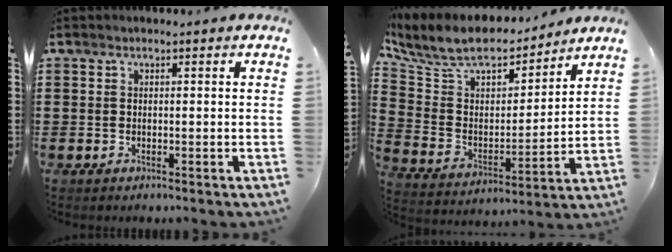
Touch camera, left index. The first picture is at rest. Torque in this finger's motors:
{"motor_torque": [2.14, 0.00, 0.46, 0.17]}